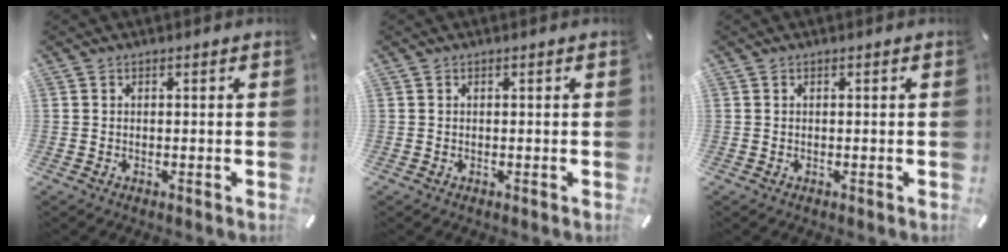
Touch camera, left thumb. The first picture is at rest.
{"total": 0.0}
{"total": 0.0}